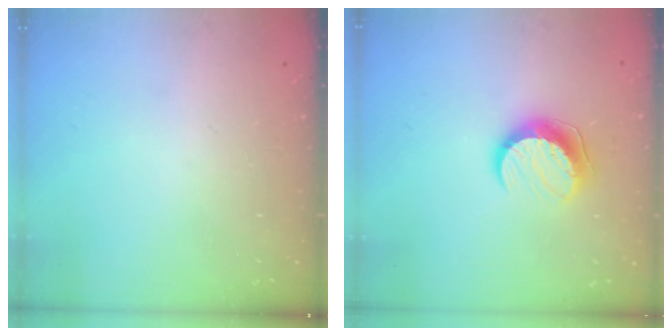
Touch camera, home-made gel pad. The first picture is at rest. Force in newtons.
{"total": 9.9, "press": 9.9, "slide": 0.9}